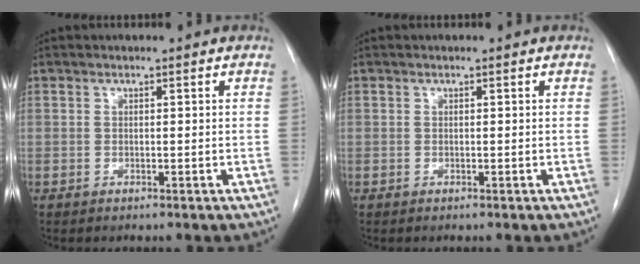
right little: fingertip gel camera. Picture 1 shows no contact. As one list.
[{"total": 0.0}]